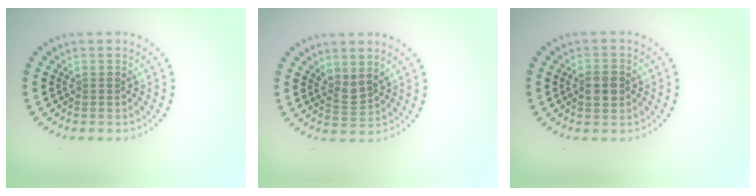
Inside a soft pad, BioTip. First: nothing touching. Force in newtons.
{"total": 1.8, "press": 1.4, "slide": 1.1}
{"total": 2.7, "press": 2.7, "slide": 0.3}